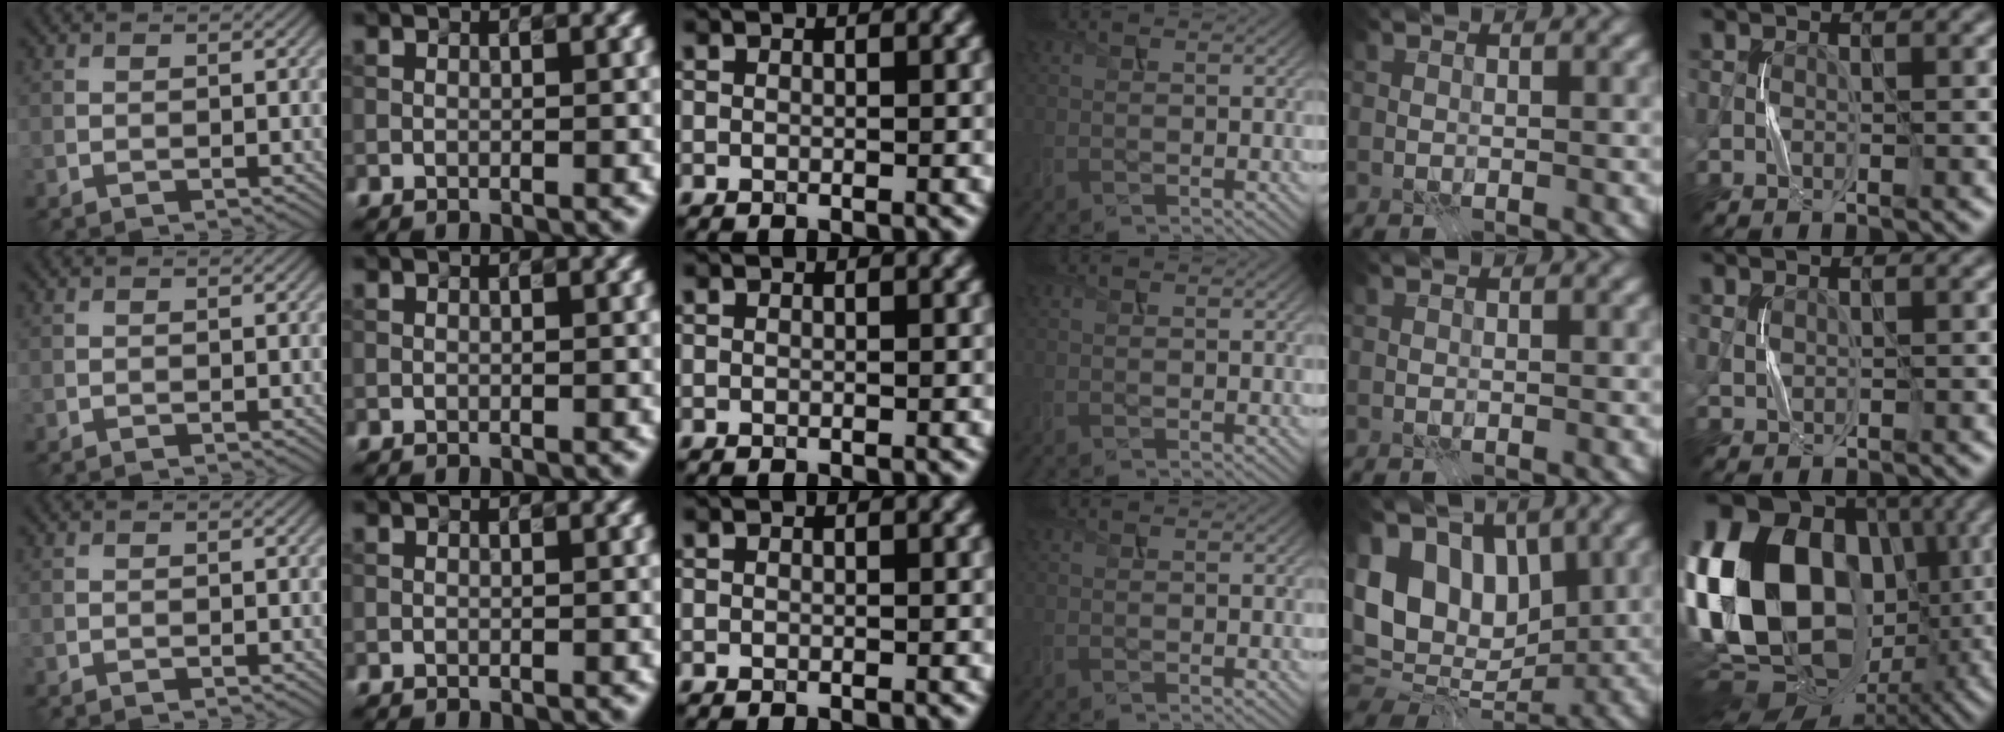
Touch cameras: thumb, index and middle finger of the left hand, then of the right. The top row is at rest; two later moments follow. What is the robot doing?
{"motion": "press", "object": "gel pad"}